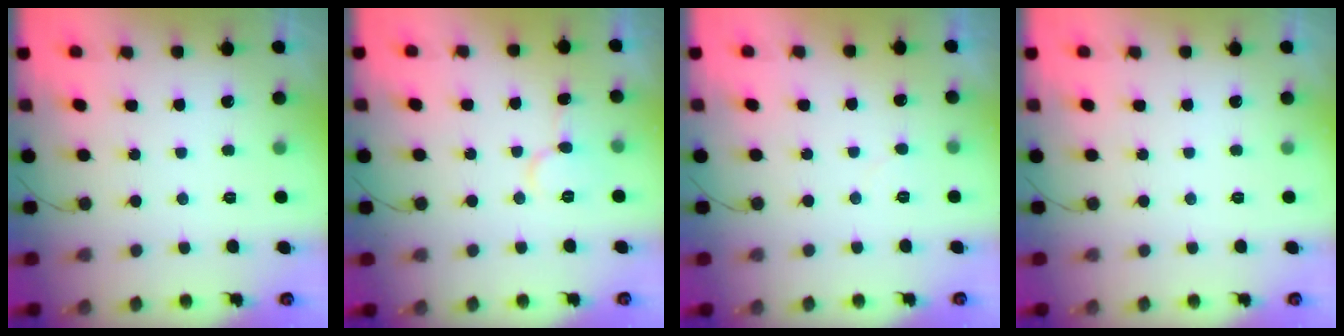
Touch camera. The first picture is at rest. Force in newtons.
{"total": 7.2, "press": 7.2, "slide": 0.7}
{"total": 3.8, "press": 3.8, "slide": 0.2}
{"total": 0.0}